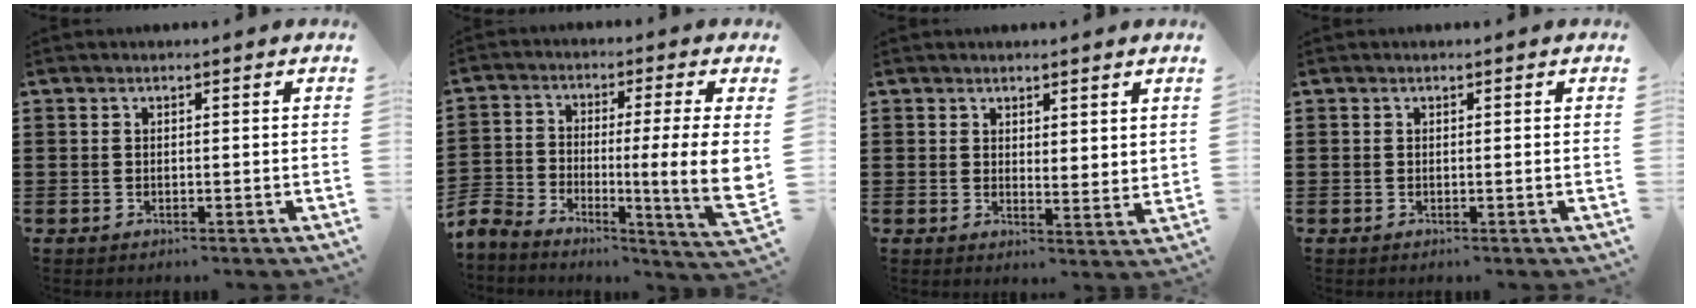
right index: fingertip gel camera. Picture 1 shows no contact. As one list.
[{"total": 9.4, "force": [-1.3, 1.9, 9.2], "torque": [-0.159, -0.023, -0.030]}, {"total": 2.3, "force": [2.2, 0.7, 0.2], "torque": [-0.008, 0.003, 0.042]}, {"total": 0.0}]